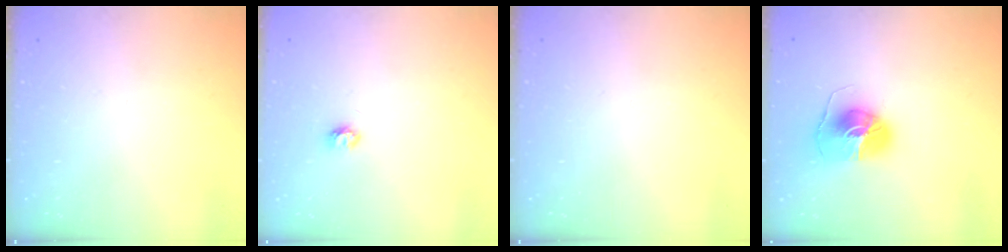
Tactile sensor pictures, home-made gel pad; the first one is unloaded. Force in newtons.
{"total": 3.4, "press": 3.4, "slide": 0.3}
{"total": 0.0}
{"total": 8.7, "press": 8.7, "slide": 0.7}